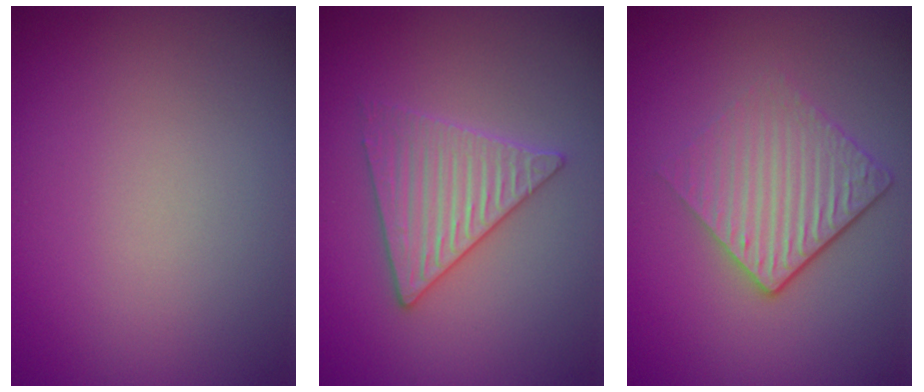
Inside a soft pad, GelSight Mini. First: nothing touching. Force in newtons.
{"total": 3.5, "press": 3.4, "slide": 0.3}
{"total": 4.4, "press": 2.9, "slide": 3.3}